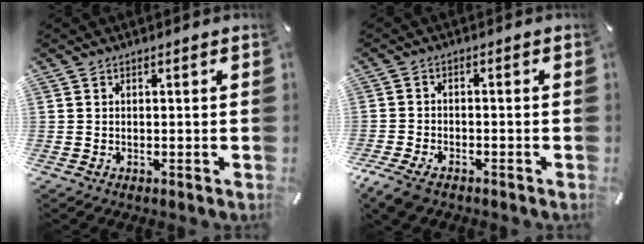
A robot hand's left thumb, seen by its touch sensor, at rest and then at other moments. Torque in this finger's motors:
{"motor_torque": [0.03, 1.08, 0.78, 0.71, 0.10]}